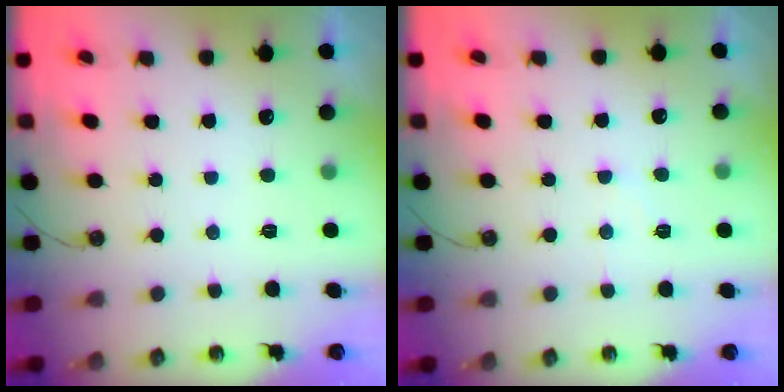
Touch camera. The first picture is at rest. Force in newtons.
{"total": 5.1, "press": 5.0, "slide": 0.9}